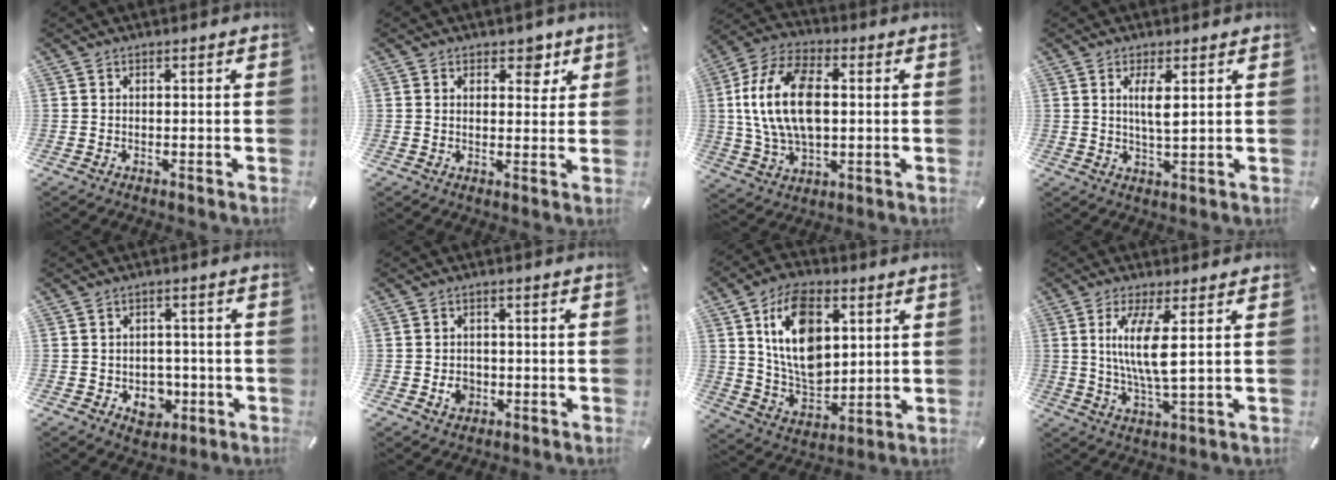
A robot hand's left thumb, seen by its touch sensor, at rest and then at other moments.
{"total": 5.1, "force": [2.8, 3.5, 2.5], "torque": [-0.011, -0.013, 0.040]}
{"total": 16.4, "force": [1.5, 10.3, 12.7], "torque": [-0.282, 0.003, 0.021]}
{"total": 4.9, "force": [1.4, 1.2, 4.5], "torque": [-0.086, -0.004, 0.021]}
{"total": 7.1, "force": [-2.0, 5.8, 3.7], "torque": [-0.028, 0.009, -0.031]}
{"total": 4.0, "force": [-1.1, 3.5, 1.7], "torque": [-0.019, 0.002, -0.019]}
{"total": 16.5, "force": [5.0, 10.8, 11.4], "torque": [-0.227, -0.001, 0.088]}
{"total": 10.4, "force": [2.0, 2.0, 10.0], "torque": [-0.216, -0.012, 0.026]}